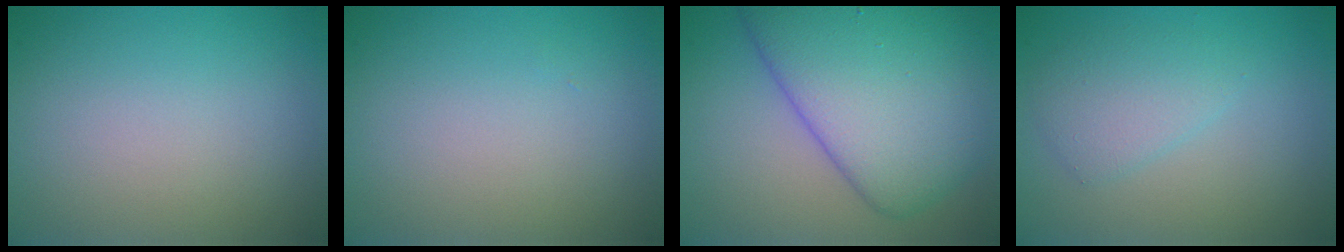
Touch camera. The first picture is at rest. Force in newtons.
{"total": 0.0}
{"total": 9.9, "press": 9.9, "slide": 0.3}
{"total": 2.4, "press": 2.4, "slide": 0.1}